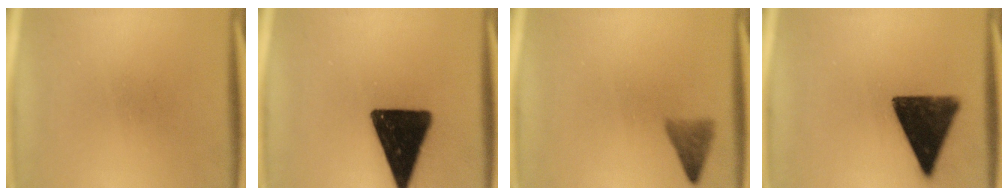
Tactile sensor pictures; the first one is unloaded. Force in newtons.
{"total": 18.7}
{"total": 2.8}
{"total": 13.9}